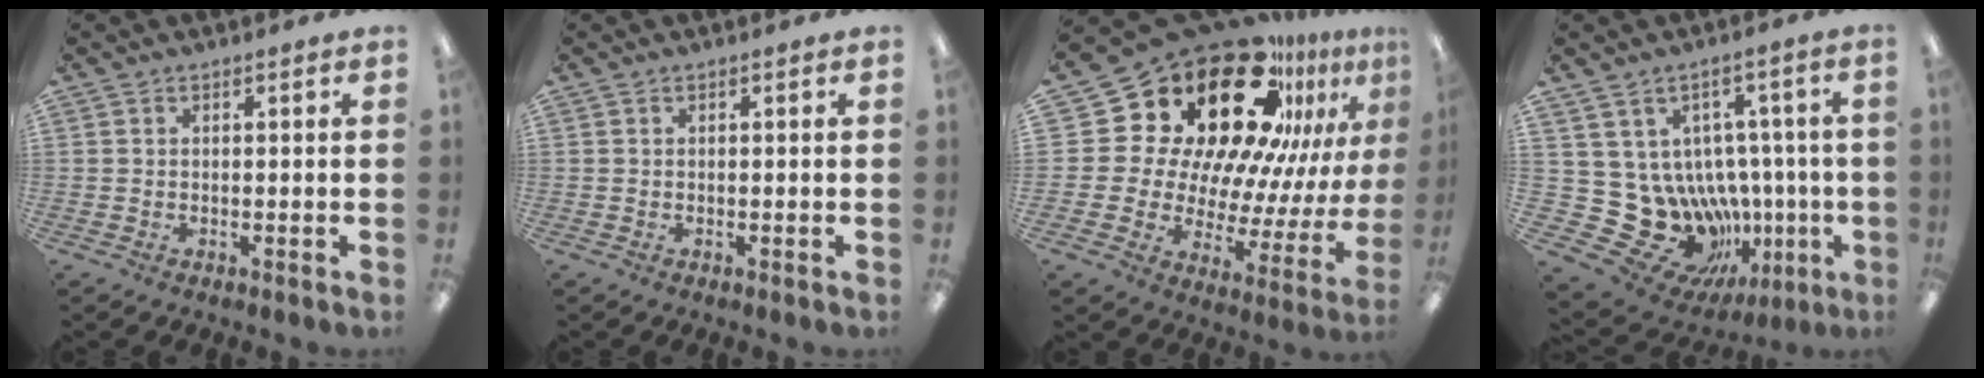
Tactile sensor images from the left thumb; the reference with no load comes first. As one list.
[{"total": 0.0}, {"total": 30.2, "force": [18.6, 16.8, 16.9], "torque": [-0.264, -0.176, 0.359]}, {"total": 16.8, "force": [-1.7, 14.7, 7.9], "torque": [-0.166, -0.026, 0.025]}]